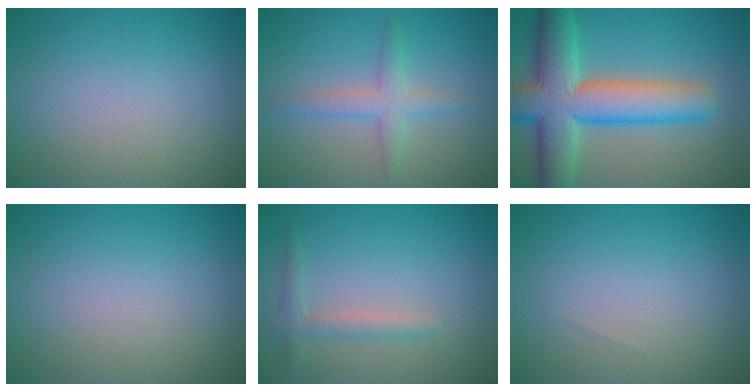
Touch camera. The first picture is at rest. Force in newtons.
{"total": 2.6, "press": 2.6, "slide": 0.1}
{"total": 10.5, "press": 10.5, "slide": 0.6}
{"total": 0.0}
{"total": 1.9, "press": 1.9, "slide": 0.0}
{"total": 0.0}